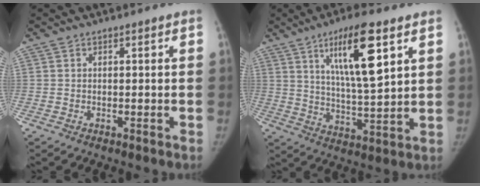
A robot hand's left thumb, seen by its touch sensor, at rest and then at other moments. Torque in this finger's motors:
{"motor_torque": [0.98, -0.10, 1.76, -1.01, 0.54]}